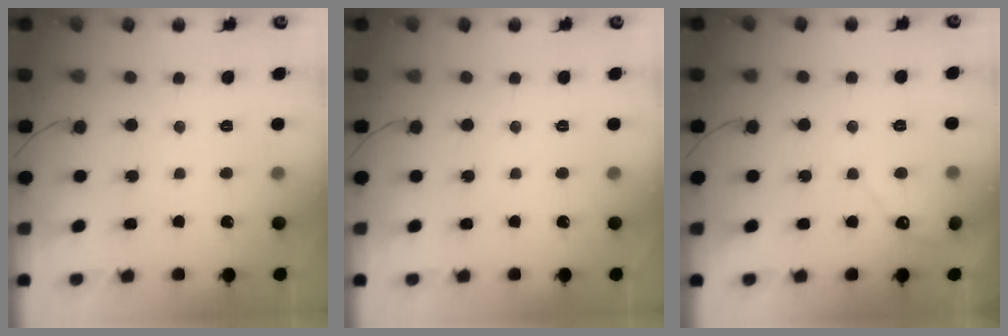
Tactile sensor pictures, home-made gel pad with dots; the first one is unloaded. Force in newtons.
{"total": 0.0}
{"total": 5.7, "press": 5.7, "slide": 0.4}